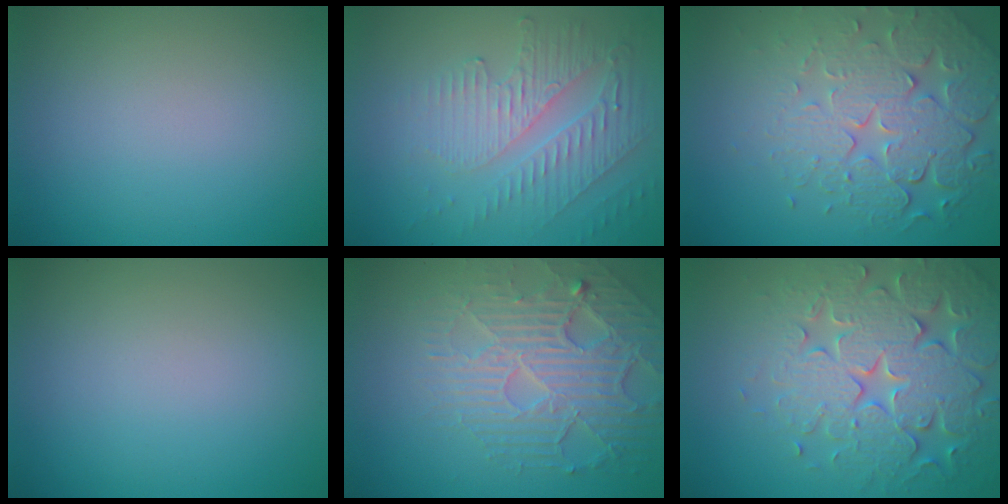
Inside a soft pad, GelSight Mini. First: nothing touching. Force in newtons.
{"total": 5.6, "press": 3.6, "slide": 4.3}
{"total": 7.4, "press": 5.4, "slide": 5.1}
{"total": 0.0}
{"total": 6.2, "press": 4.7, "slide": 4.0}
{"total": 7.7, "press": 7.6, "slide": 1.6}